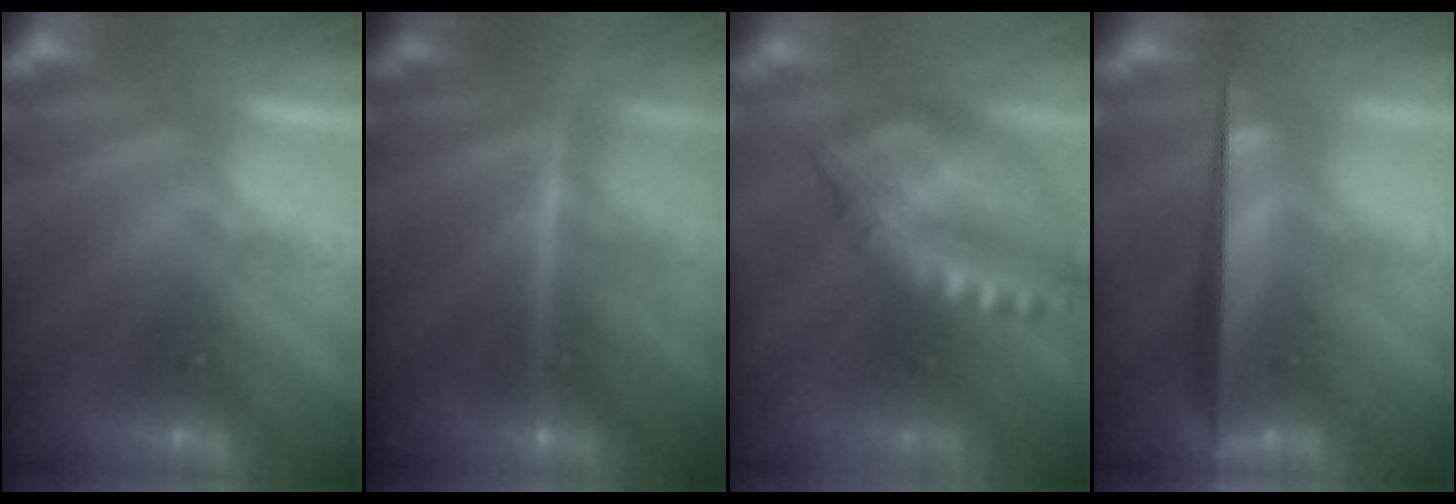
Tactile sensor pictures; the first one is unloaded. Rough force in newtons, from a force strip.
{"total": 3.3}
{"total": 13.7}
{"total": 7.8}